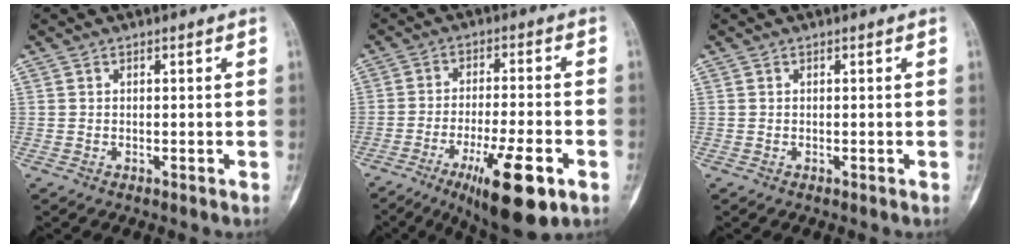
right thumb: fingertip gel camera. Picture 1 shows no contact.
{"total": 14.5, "force": [-7.0, 3.5, 12.2], "torque": [-0.196, 0.011, -0.104]}
{"total": 0.0}